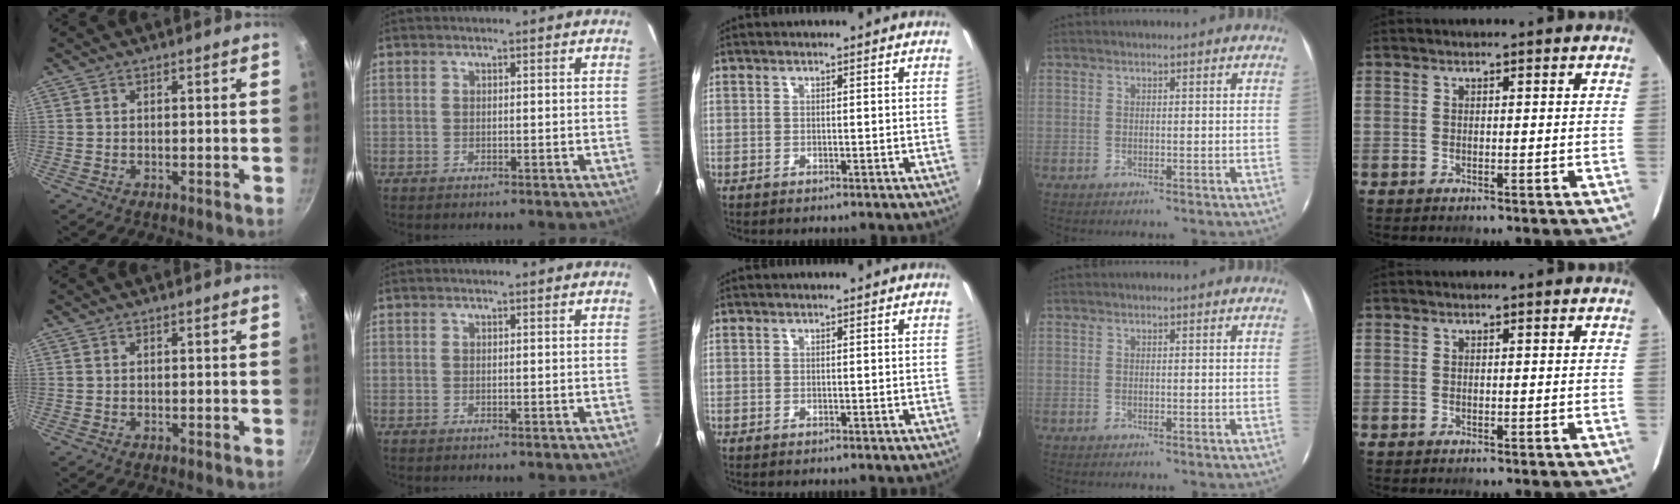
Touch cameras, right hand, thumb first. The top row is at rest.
{}